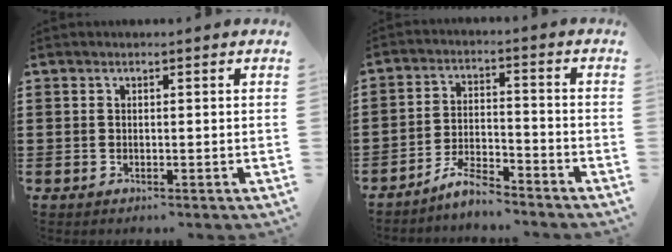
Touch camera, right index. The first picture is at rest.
{"total": 5.2, "force": [-4.9, 0.6, 1.7], "torque": [-0.044, 0.005, -0.099]}